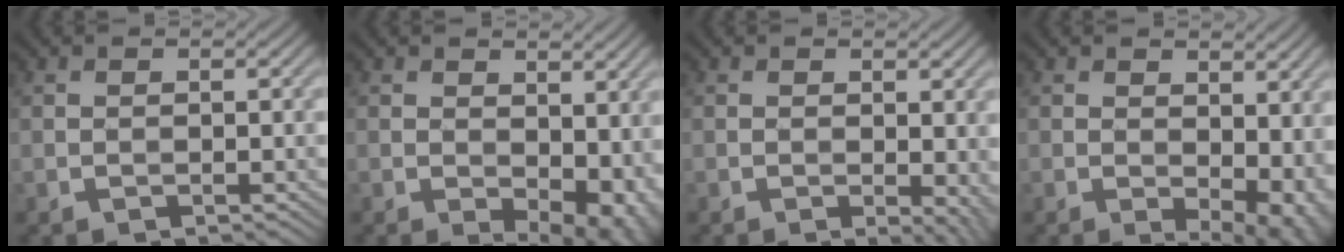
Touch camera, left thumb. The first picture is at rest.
{"total": 7.9, "force": [-0.2, 4.6, 6.5], "torque": [-0.077, -0.012, 0.010]}
{"total": 3.1, "force": [-0.2, 1.2, 2.8], "torque": [-0.033, -0.004, -0.002]}
{"total": 8.3, "force": [0.2, 4.7, 6.9], "torque": [-0.075, -0.009, 0.020]}